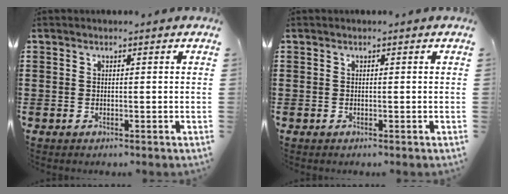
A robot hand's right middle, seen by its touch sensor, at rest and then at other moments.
{"total": 0.0}